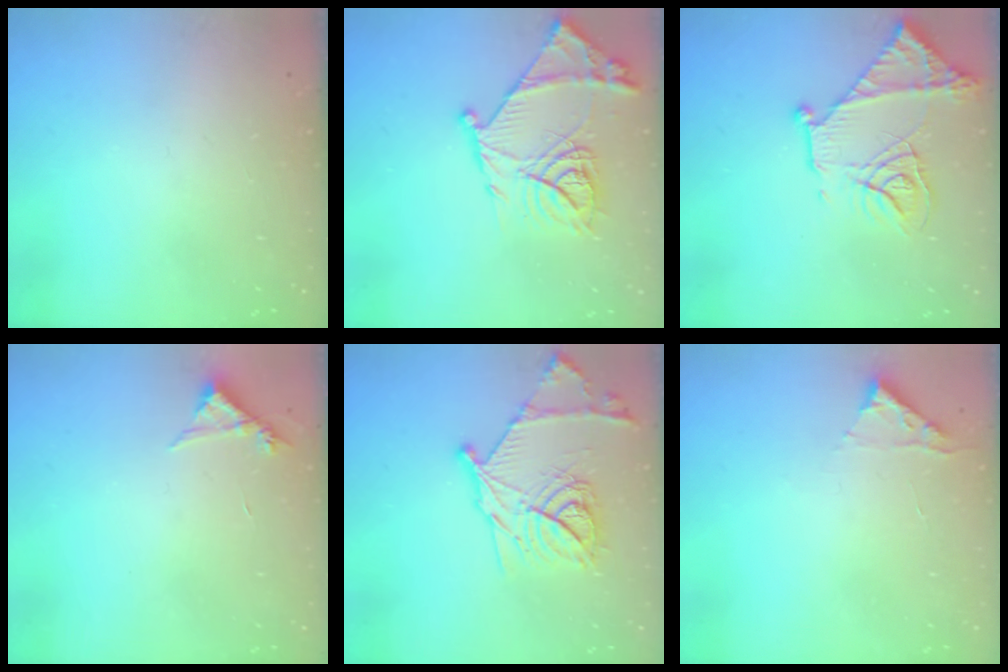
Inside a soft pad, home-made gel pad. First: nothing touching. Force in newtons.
{"total": 18.9, "press": 18.8, "slide": 1.8}
{"total": 18.2, "press": 18.2, "slide": 1.1}
{"total": 4.3, "press": 4.2, "slide": 0.4}
{"total": 18.8, "press": 18.8, "slide": 1.3}
{"total": 2.8, "press": 2.8, "slide": 0.3}